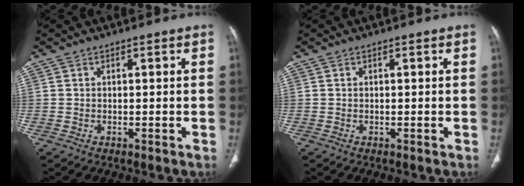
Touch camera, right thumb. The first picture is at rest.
{"total": 0.0}